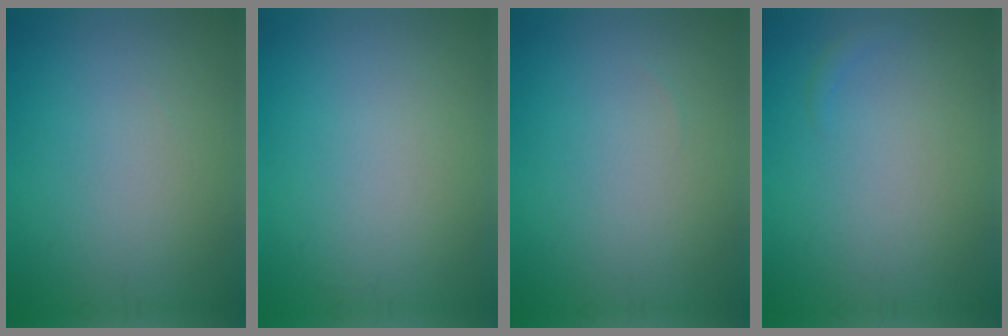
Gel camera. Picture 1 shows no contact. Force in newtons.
{"total": 0.0}
{"total": 0.0}
{"total": 0.5, "press": 0.5, "slide": 0.1}